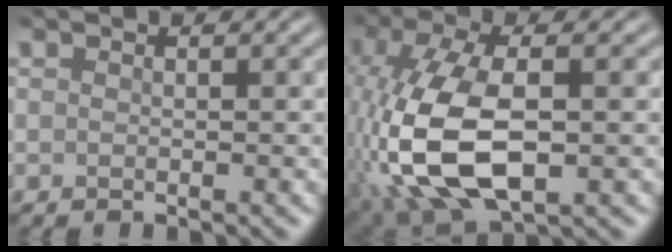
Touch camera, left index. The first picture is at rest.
{"total": 11.2, "force": [-2.6, 5.8, 9.3], "torque": [-0.217, -0.008, -0.053]}